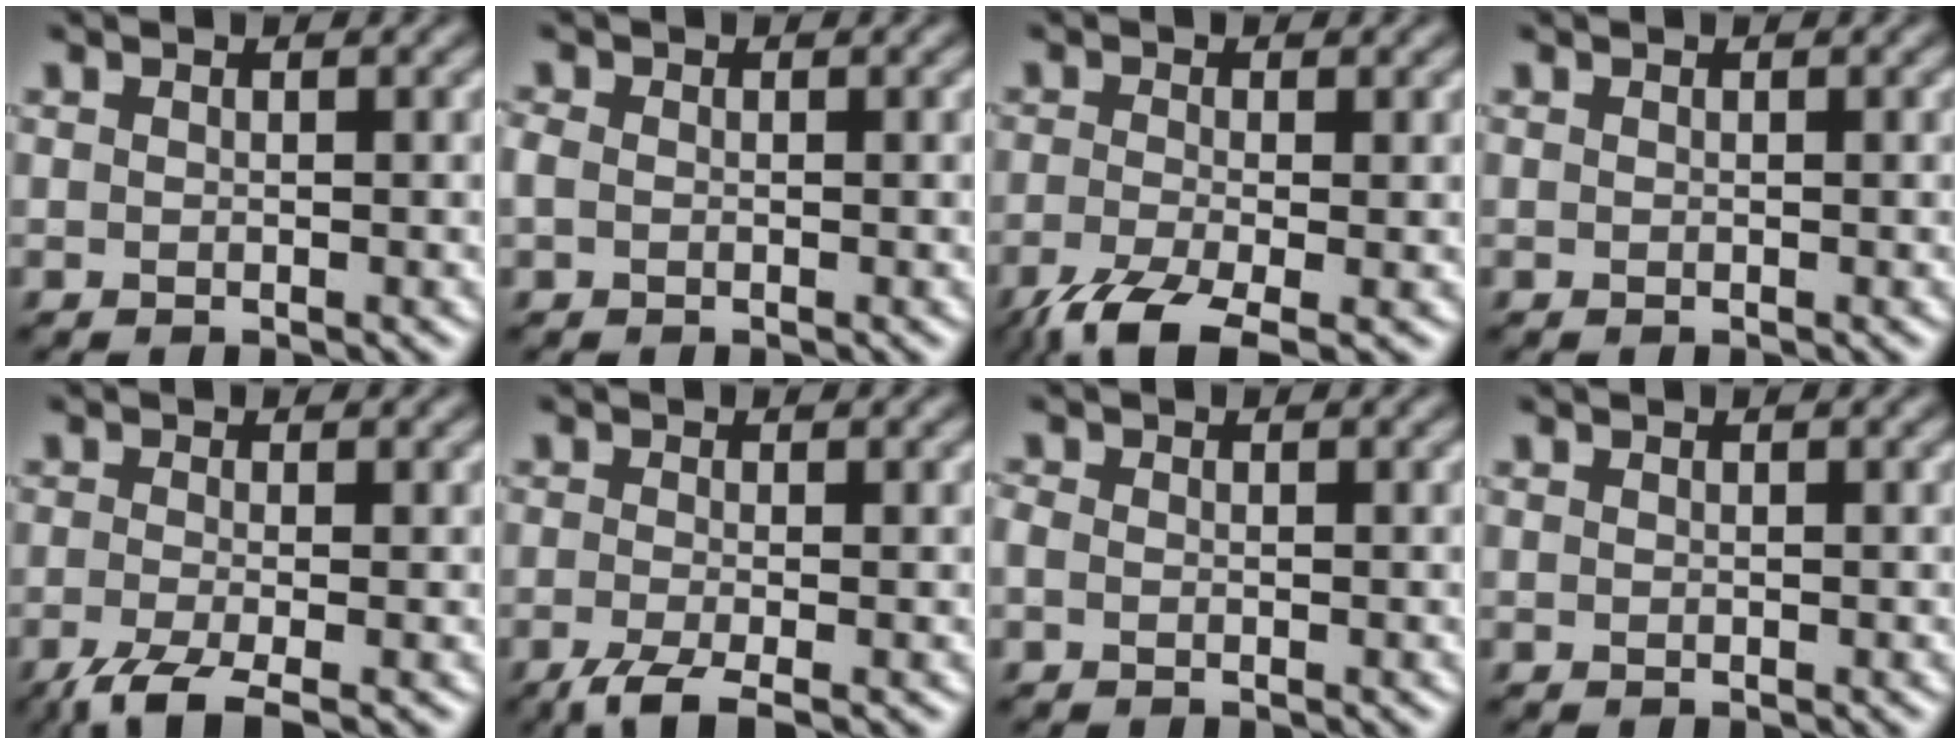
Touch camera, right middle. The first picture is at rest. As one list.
[{"total": 1.0, "force": [-0.2, 0.8, 0.5], "torque": [-0.013, 0.001, -0.006]}, {"total": 5.7, "force": [-3.6, 1.6, 4.1], "torque": [-0.086, -0.016, -0.076]}, {"total": 0.0}, {"total": 3.8, "force": [-2.4, 0.8, 2.8], "torque": [-0.054, -0.009, -0.057]}, {"total": 3.1, "force": [-1.9, 0.6, 2.3], "torque": [-0.047, -0.008, -0.047]}, {"total": 0.7, "force": [-0.3, 0.5, 0.4], "torque": [-0.011, -0.003, -0.008]}, {"total": 0.0}]